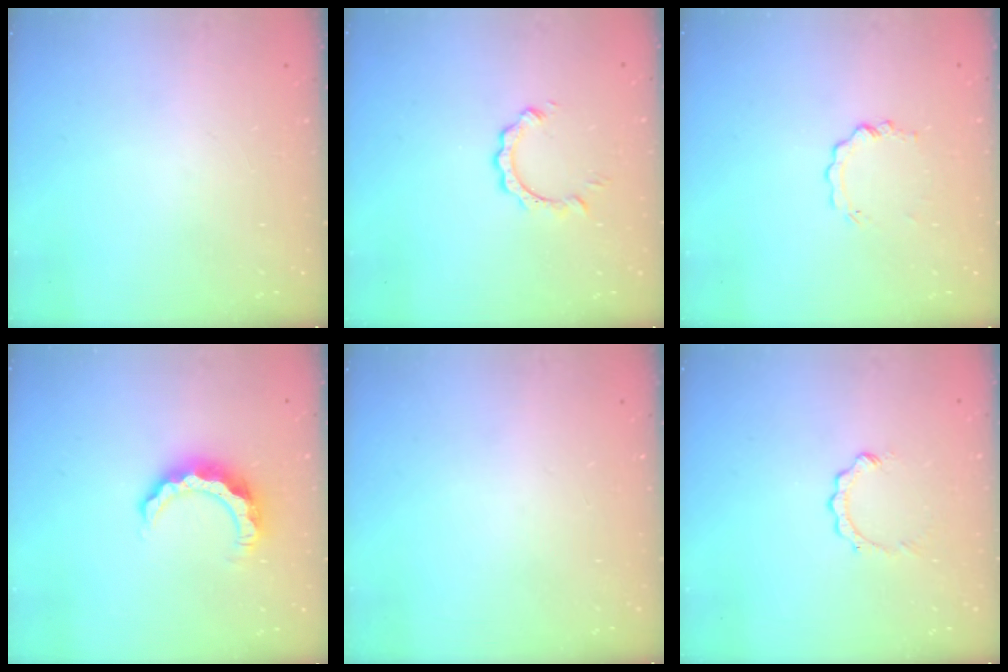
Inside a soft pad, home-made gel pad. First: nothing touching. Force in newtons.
{"total": 3.4, "press": 3.4, "slide": 0.1}
{"total": 3.6, "press": 3.6, "slide": 0.3}
{"total": 8.2, "press": 8.2, "slide": 0.7}
{"total": 0.0}
{"total": 2.6, "press": 2.6, "slide": 0.3}